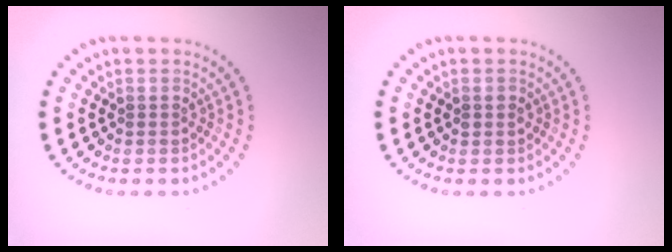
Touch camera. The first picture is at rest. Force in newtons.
{"total": 1.0, "press": 1.0, "slide": 0.1}